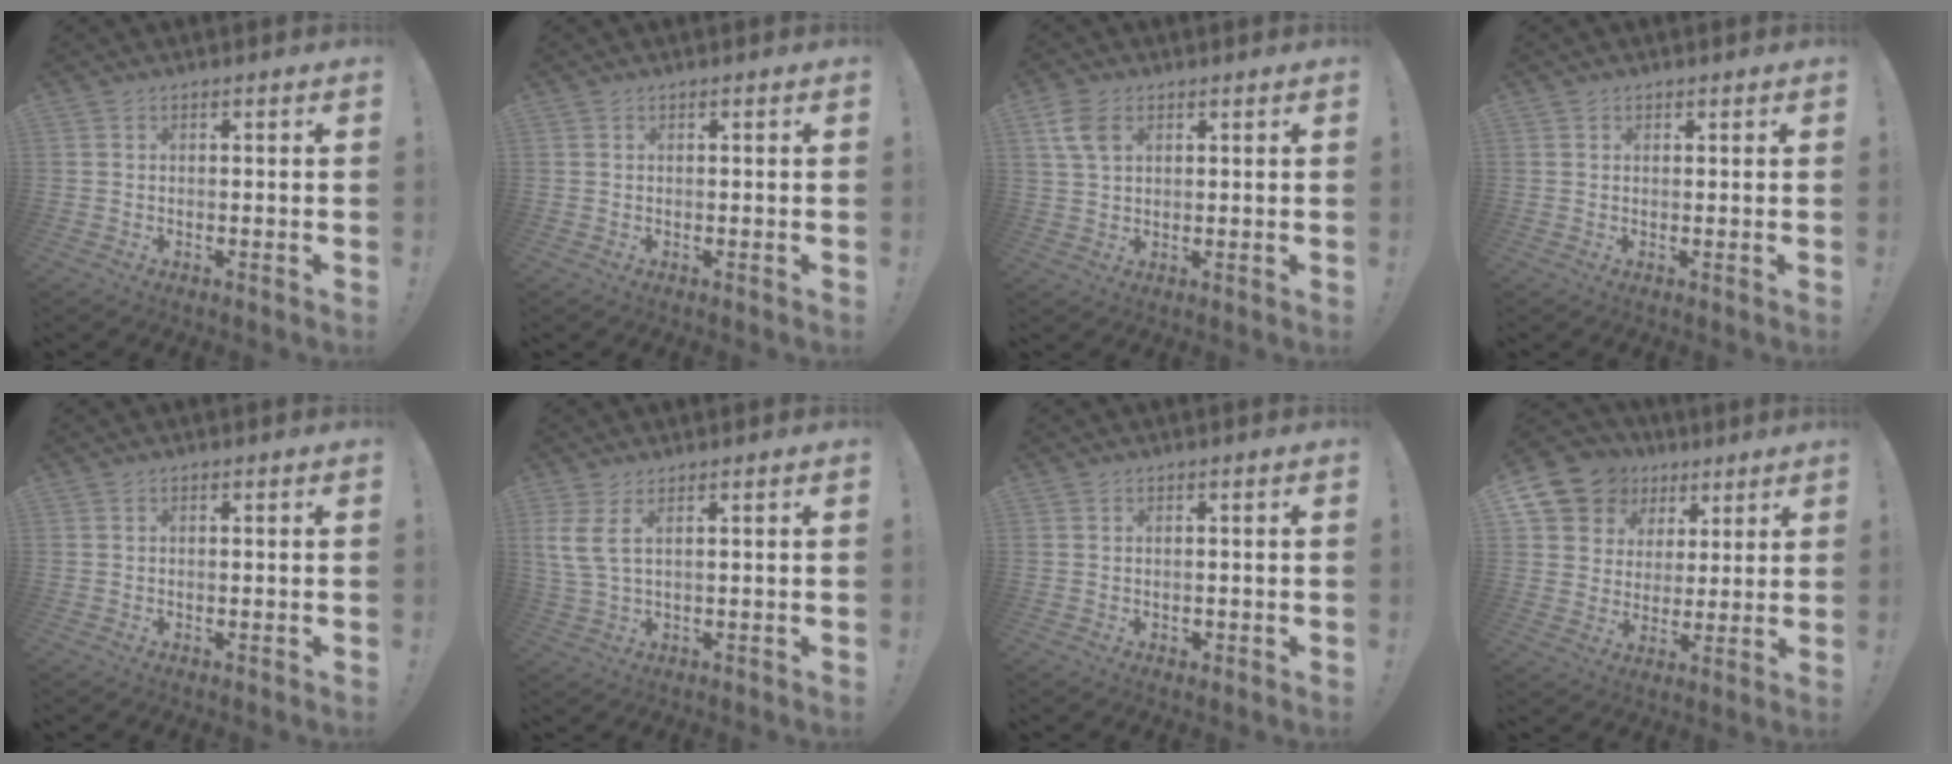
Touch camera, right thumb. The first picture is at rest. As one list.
[{"total": 0.0}, {"total": 6.5, "force": [2.9, 4.1, 4.2], "torque": [-0.077, -0.005, 0.056]}, {"total": 0.7, "force": [0.6, 0.4, 0.0], "torque": [0.003, -0.002, 0.011]}, {"total": 0.0}, {"total": 5.0, "force": [2.3, 1.1, 4.3], "torque": [-0.090, -0.012, 0.043]}, {"total": 1.1, "force": [-0.2, 1.0, 0.2], "torque": [-0.007, 0.004, -0.003]}, {"total": 11.9, "force": [6.4, 9.5, 3.2], "torque": [-0.050, -0.047, 0.134]}]